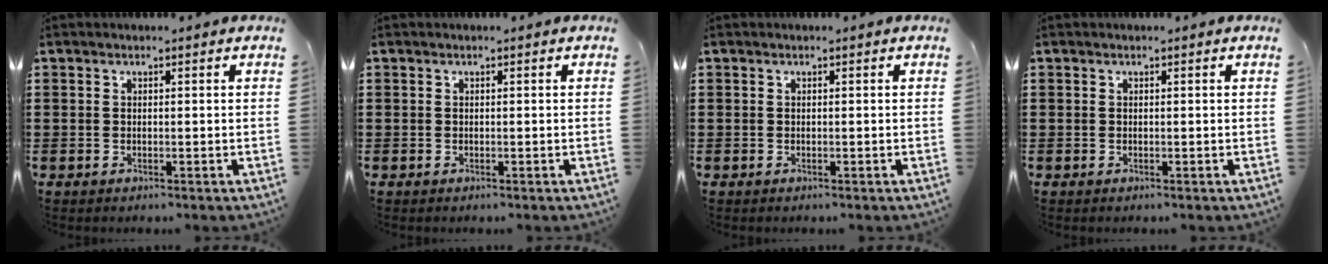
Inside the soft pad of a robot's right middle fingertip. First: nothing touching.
{"total": 0.0}
{"total": 0.0}
{"total": 0.0}